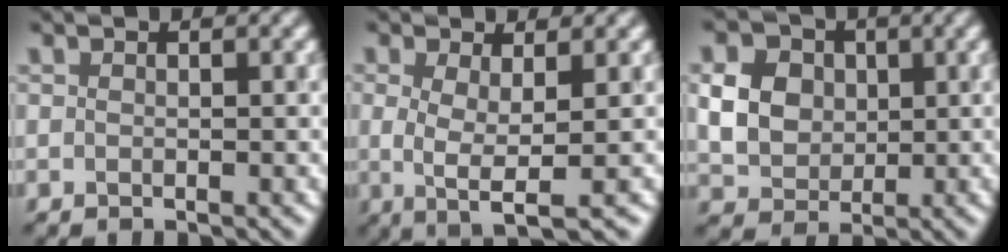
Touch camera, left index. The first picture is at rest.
{"total": 3.3, "force": [-0.3, 1.0, 3.2], "torque": [-0.059, -0.003, -0.004]}
{"total": 4.5, "force": [0.9, 3.9, 2.1], "torque": [-0.048, 0.010, 0.020]}